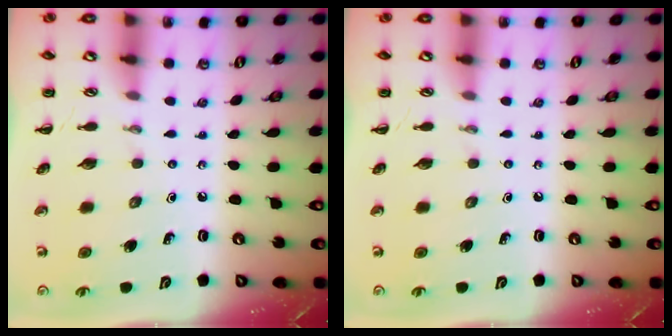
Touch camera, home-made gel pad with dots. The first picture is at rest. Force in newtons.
{"total": 0.0}